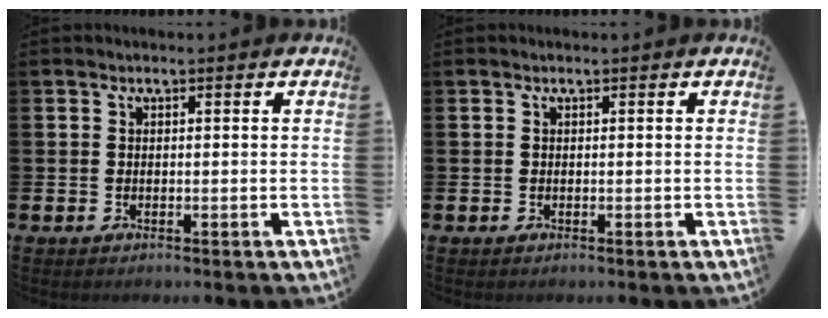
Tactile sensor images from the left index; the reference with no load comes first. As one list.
[{"total": 0.0}]